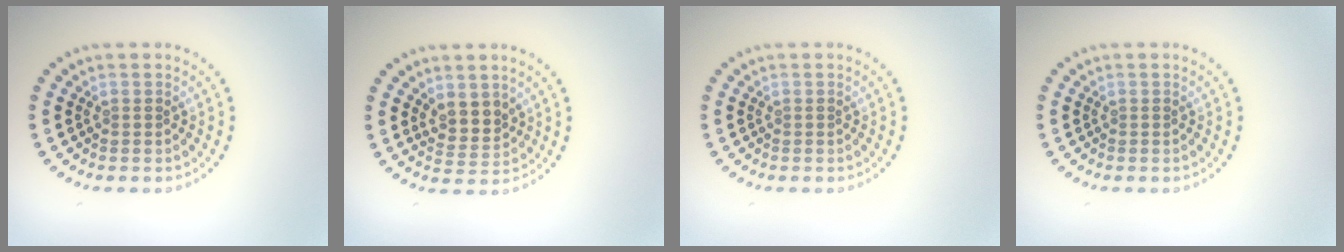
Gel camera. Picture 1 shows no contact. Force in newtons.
{"total": 2.5, "press": 2.2, "slide": 1.1}
{"total": 0.0}
{"total": 0.0}